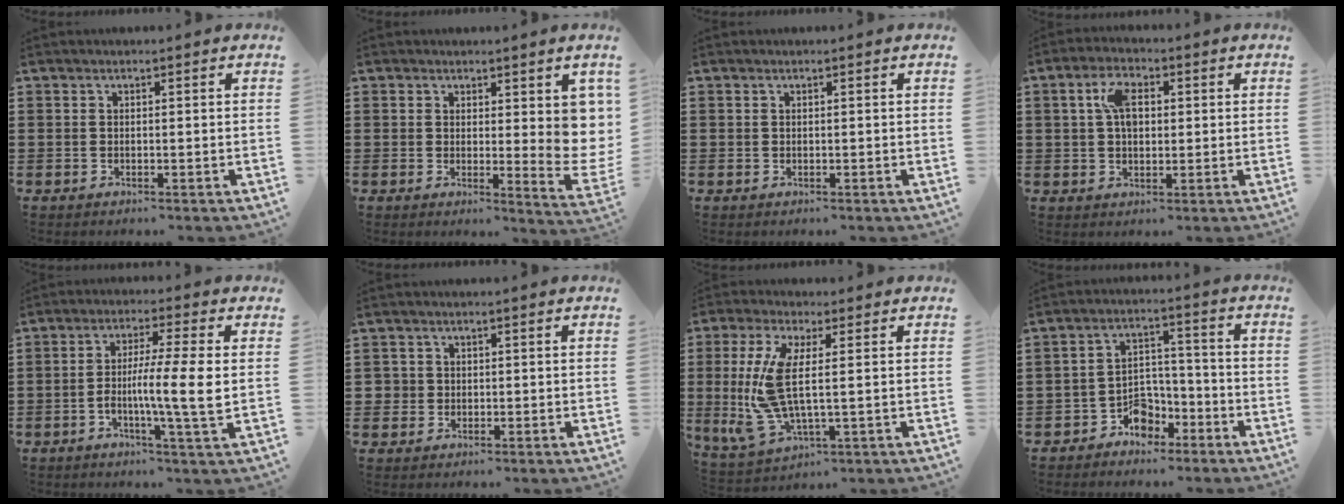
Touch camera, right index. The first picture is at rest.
{"total": 5.1, "force": [2.5, 2.4, 3.8], "torque": [-0.038, -0.020, 0.041]}
{"total": 0.0}
{"total": 5.4, "force": [1.1, 2.9, 4.4], "torque": [-0.094, 0.015, 0.017]}
{"total": 8.3, "force": [-1.0, -0.1, 8.3], "torque": [-0.138, -0.009, -0.024]}
{"total": 1.6, "force": [-0.1, 1.6, 0.2], "torque": [-0.010, 0.007, -0.005]}
{"total": 10.9, "force": [0.5, 3.9, 10.2], "torque": [-0.240, -0.025, 0.006]}
{"total": 5.3, "force": [-3.7, 3.2, 1.8], "torque": [-0.034, 0.016, -0.070]}